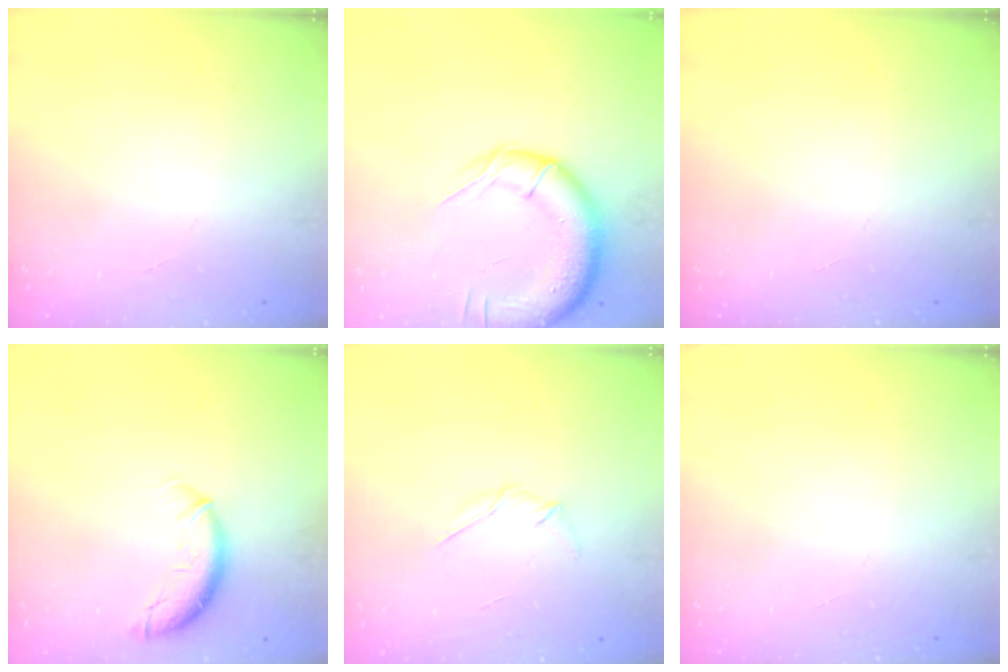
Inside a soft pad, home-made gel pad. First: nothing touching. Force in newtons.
{"total": 16.0, "press": 15.5, "slide": 4.1}
{"total": 0.0}
{"total": 9.4, "press": 9.4, "slide": 0.5}
{"total": 4.1, "press": 3.9, "slide": 1.1}
{"total": 0.0}